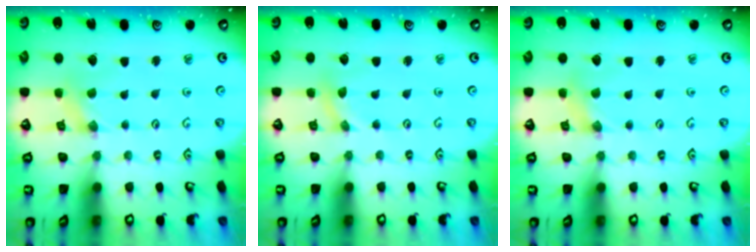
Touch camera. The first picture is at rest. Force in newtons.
{"total": 0.8, "press": 0.8, "slide": 0.0}
{"total": 2.5, "press": 2.5, "slide": 0.3}